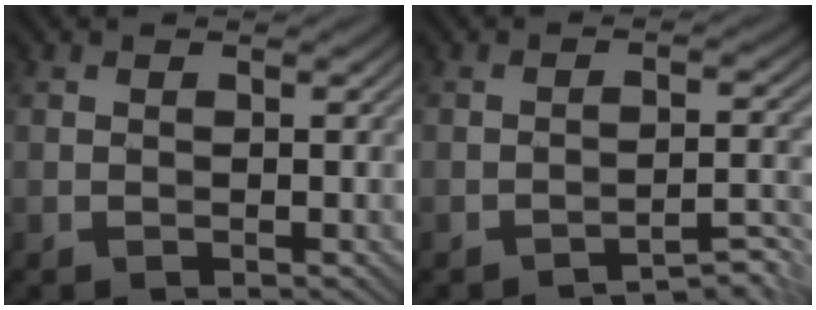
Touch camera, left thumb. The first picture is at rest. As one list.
[{"total": 3.7, "force": [-3.2, 0.2, 1.9], "torque": [-0.025, 0.017, -0.049]}]